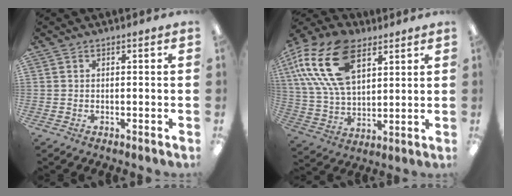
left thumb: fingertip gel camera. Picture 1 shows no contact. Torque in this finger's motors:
{"motor_torque": [0.16, 0.95, 1.44, -1.33, 0.56]}